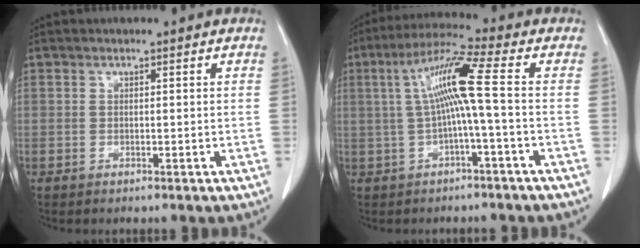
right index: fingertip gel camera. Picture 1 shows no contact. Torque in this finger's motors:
{"motor_torque": [1.05, -0.14, 0.58, 0.17]}